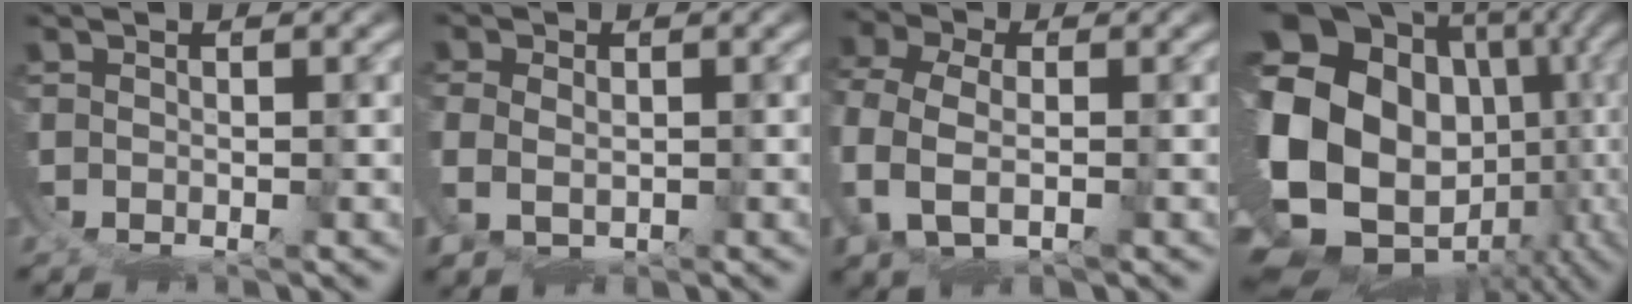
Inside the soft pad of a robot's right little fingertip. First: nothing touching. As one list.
[{"total": 3.5, "force": [0.6, 3.0, 1.7], "torque": [-0.059, -0.019, 0.021]}, {"total": 4.6, "force": [0.7, 3.2, 3.2], "torque": [-0.116, -0.021, 0.018]}, {"total": 24.9, "force": [-3.3, 19.1, 15.7], "torque": [-0.304, -0.065, -0.035]}]